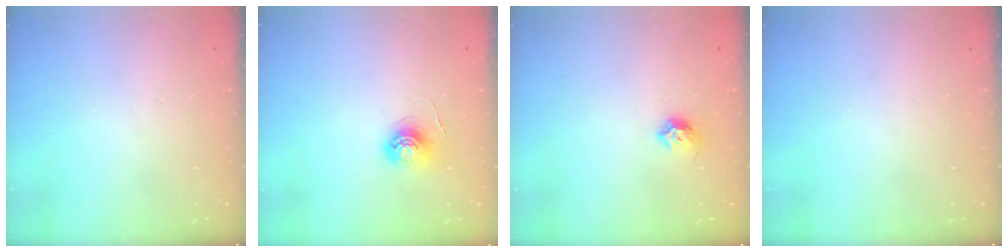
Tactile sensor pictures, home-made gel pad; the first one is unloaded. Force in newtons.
{"total": 6.0, "press": 6.0, "slide": 0.3}
{"total": 7.1, "press": 7.0, "slide": 0.8}
{"total": 0.0}